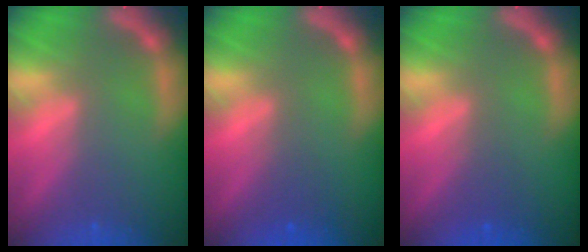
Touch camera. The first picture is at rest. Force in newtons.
{"total": 1.4}
{"total": 1.5}